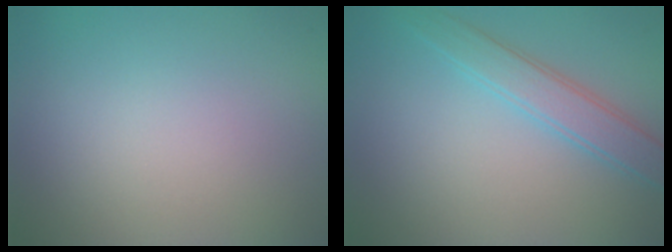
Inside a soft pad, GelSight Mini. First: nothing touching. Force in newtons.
{"total": 3.0, "press": 3.0, "slide": 0.1}